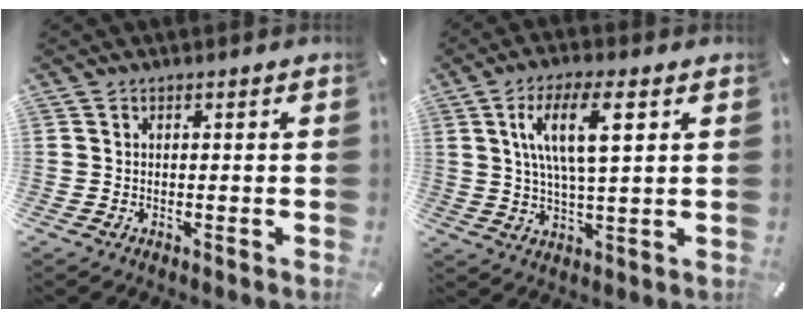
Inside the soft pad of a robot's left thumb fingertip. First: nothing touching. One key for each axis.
{"total": 11.3, "fx": 4.0, "fy": 3.4, "fz": 10.0, "tx": -0.191, "ty": -0.001, "tz": 0.063}